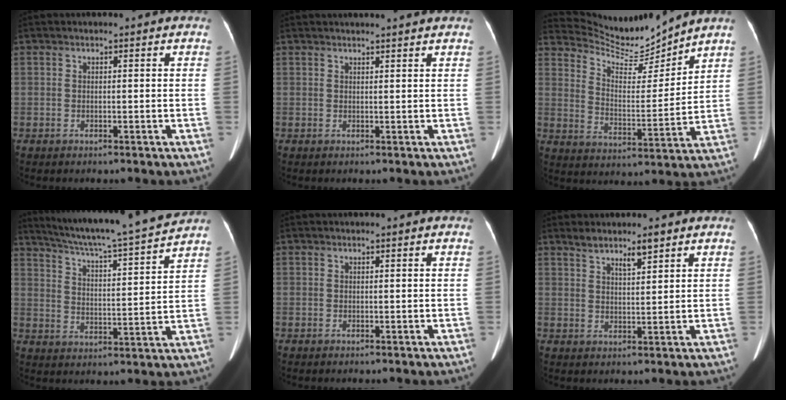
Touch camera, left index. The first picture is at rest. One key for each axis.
{"total": 4.8, "fx": 4.5, "fy": -0.3, "fz": 1.5, "tx": -0.018, "ty": 0.019, "tz": 0.047}
{"total": 10.4, "fx": 10.4, "fy": 0.1, "fz": 0.5, "tx": -0.025, "ty": -0.013, "tz": 0.185}
{"total": 16.7, "fx": 15.3, "fy": -1.2, "fz": 6.6, "tx": -0.117, "ty": -0.019, "tz": 0.225}
{"total": 0.0}
{"total": 3.5, "fx": 2.7, "fy": 0.4, "fz": 2.1, "tx": -0.037, "ty": 0.004, "tz": 0.049}